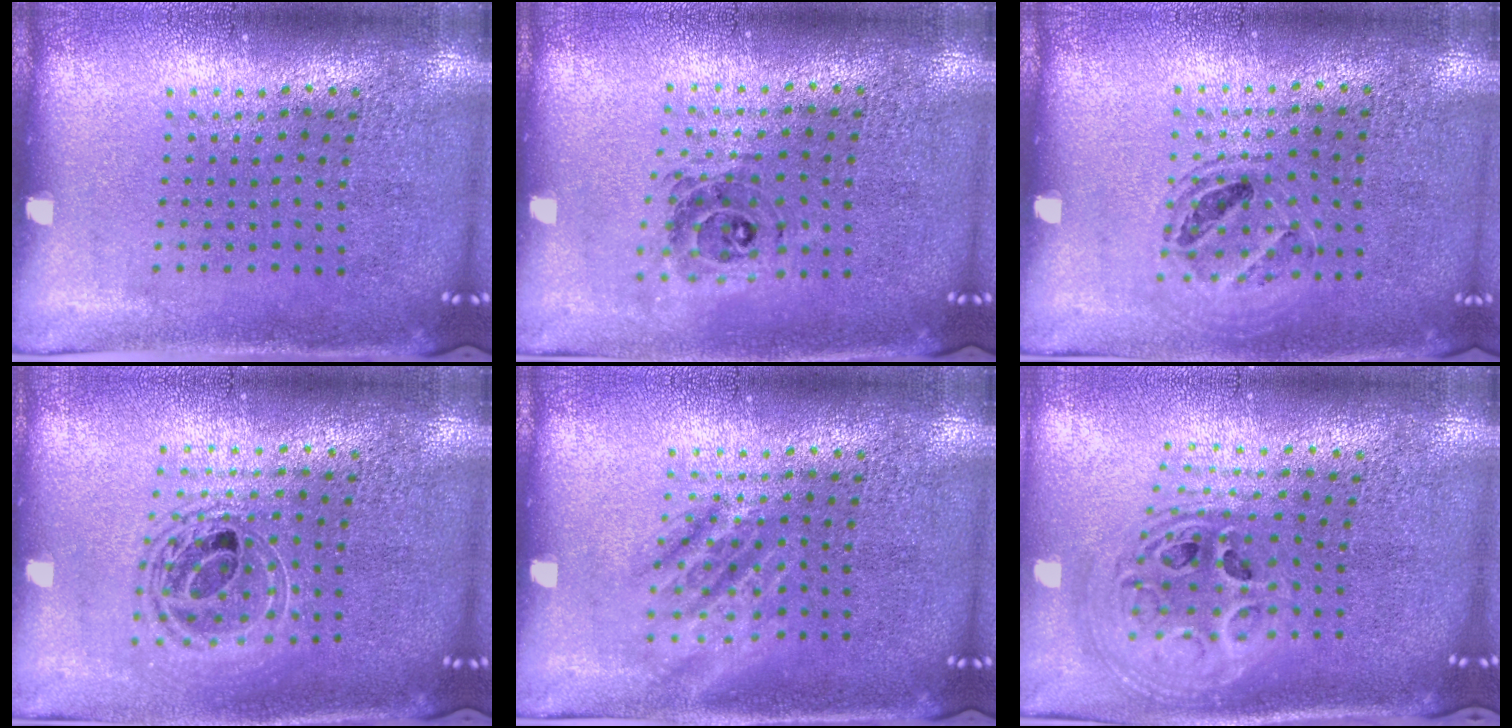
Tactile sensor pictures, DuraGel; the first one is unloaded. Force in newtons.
{"total": 0.5, "press": 0.5, "slide": 0.0}
{"total": 1.1, "press": 1.1, "slide": 0.4}
{"total": 1.6, "press": 1.4, "slide": 0.8}
{"total": 1.1, "press": 1.1, "slide": 0.2}
{"total": 2.4, "press": 1.8, "slide": 1.6}